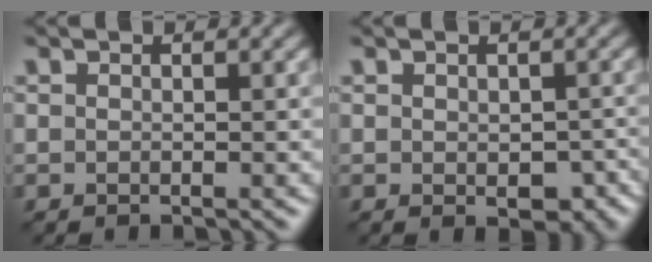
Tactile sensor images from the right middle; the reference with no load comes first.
{"total": 3.3, "force": [-0.9, 1.7, 2.7], "torque": [-0.035, -0.011, -0.004]}